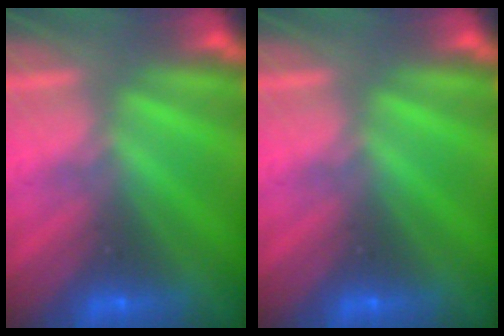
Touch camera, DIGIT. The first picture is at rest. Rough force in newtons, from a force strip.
{"total": 0.0}